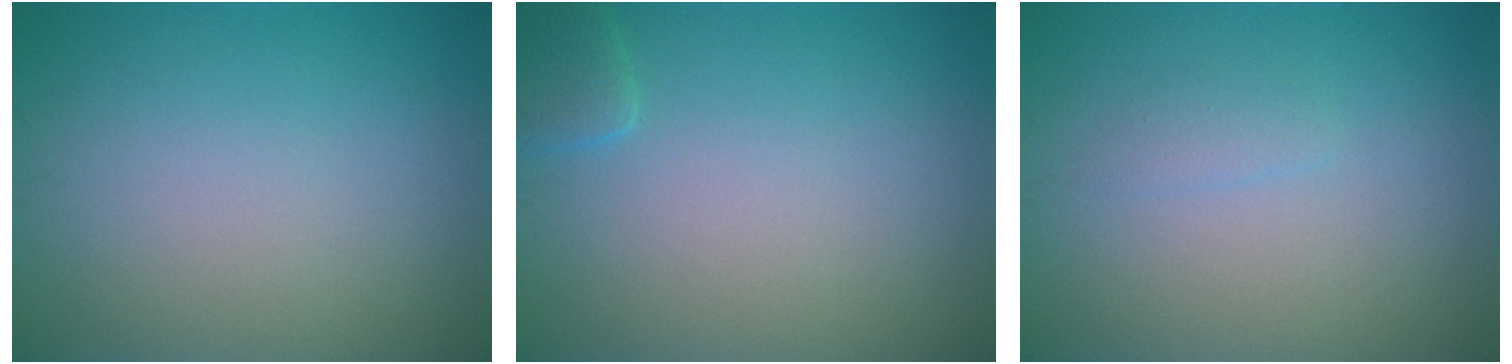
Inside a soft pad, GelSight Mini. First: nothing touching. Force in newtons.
{"total": 1.6, "press": 1.6, "slide": 0.1}
{"total": 0.8, "press": 0.8, "slide": 0.1}